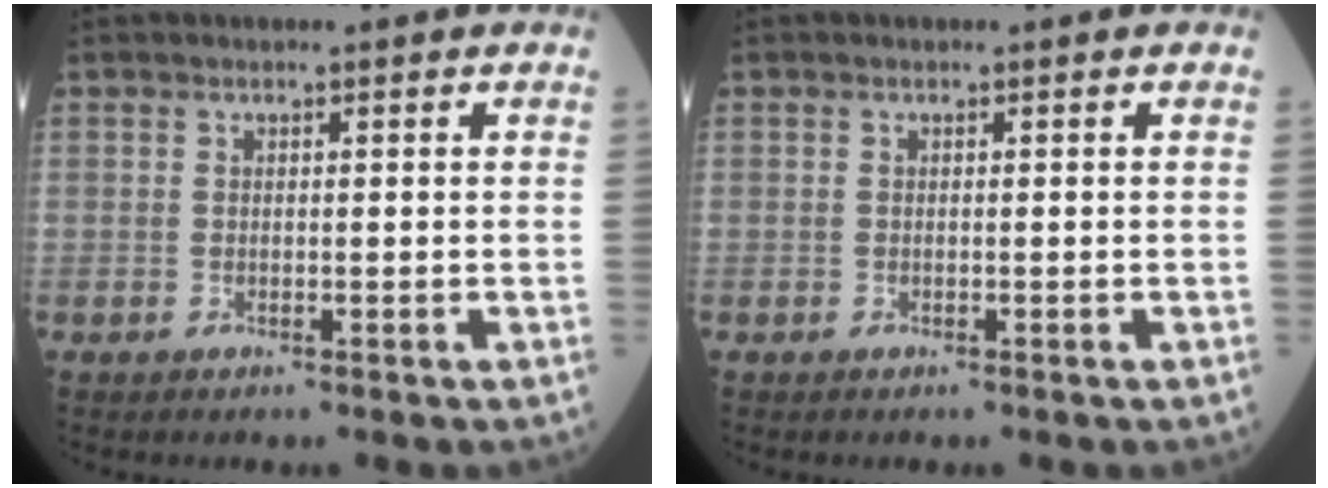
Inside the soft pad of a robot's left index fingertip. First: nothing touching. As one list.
[{"total": 0.0}]